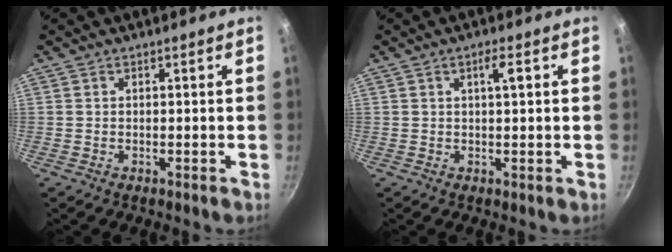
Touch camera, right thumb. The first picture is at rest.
{"total": 3.0, "force": [0.8, 0.5, 2.8], "torque": [-0.045, 0.001, 0.012]}